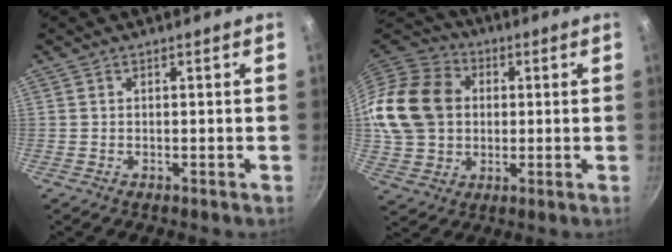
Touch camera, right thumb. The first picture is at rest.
{"total": 18.0, "force": [2.0, 14.8, 10.0], "torque": [-0.174, 0.026, 0.036]}